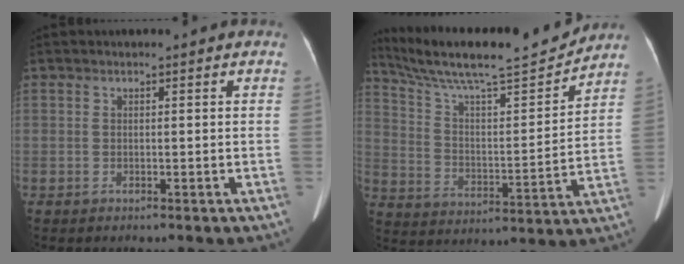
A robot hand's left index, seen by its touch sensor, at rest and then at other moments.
{"total": 18.6, "force": [17.1, 0.9, 7.4], "torque": [-0.143, -0.002, 0.278]}